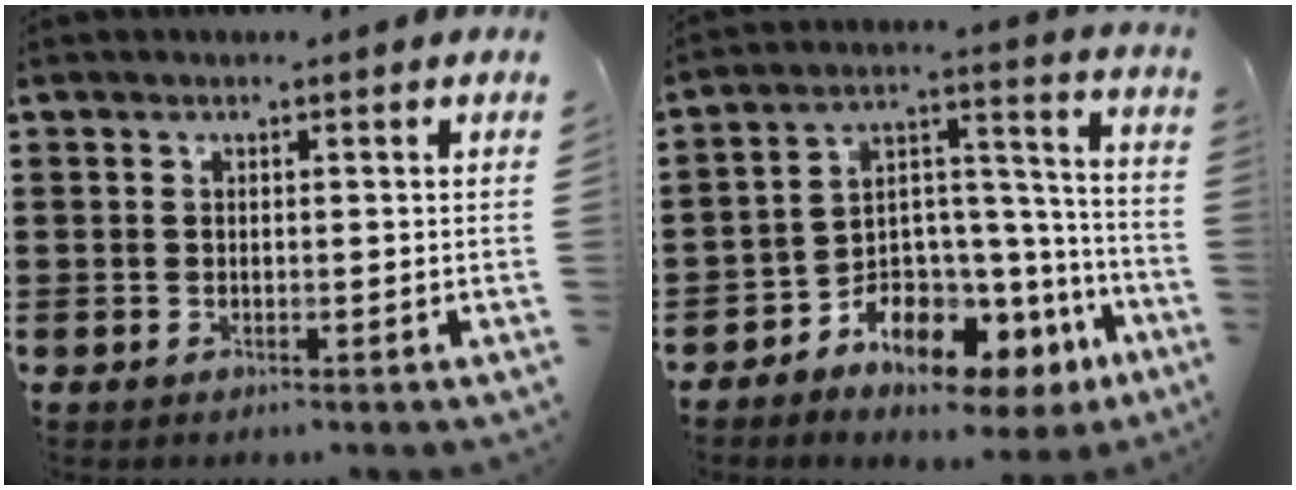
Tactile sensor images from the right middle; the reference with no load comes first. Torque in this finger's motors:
{"motor_torque": [2.14, 0.00, 0.63, 0.21]}